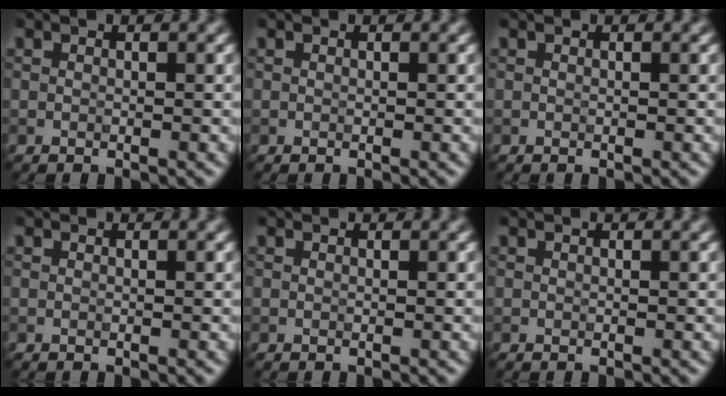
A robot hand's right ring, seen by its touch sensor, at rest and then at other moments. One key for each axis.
{"total": 0.0}
{"total": 0.0}
{"total": 0.0}
{"total": 0.0}
{"total": 0.0}